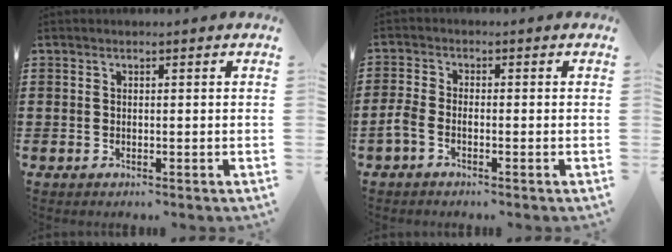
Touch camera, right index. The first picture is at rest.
{"total": 2.0, "force": [-1.3, 0.7, 1.4], "torque": [-0.042, -0.003, -0.029]}